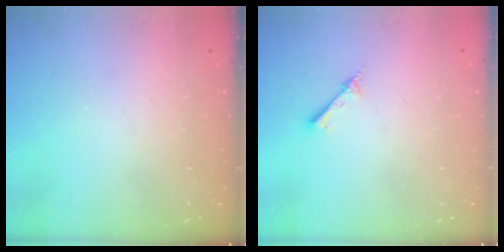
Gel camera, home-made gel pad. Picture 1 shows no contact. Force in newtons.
{"total": 1.5, "press": 1.4, "slide": 0.2}